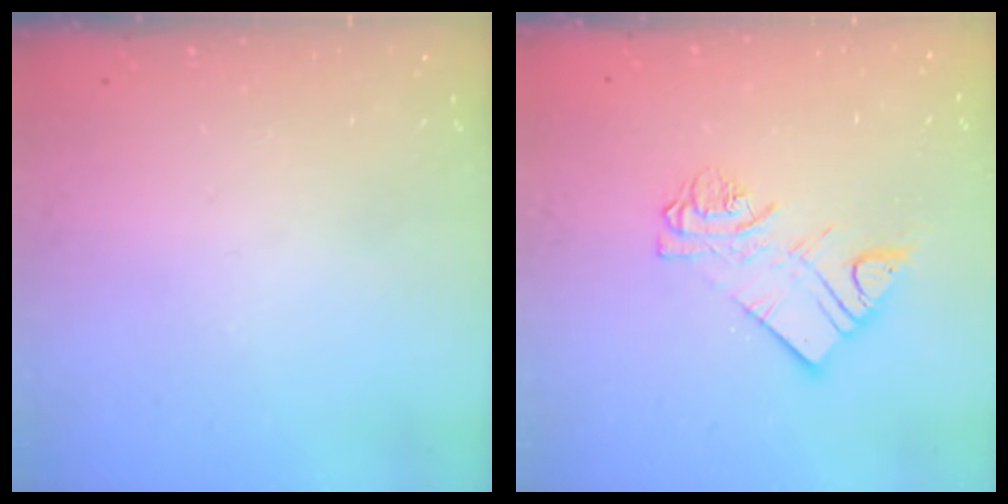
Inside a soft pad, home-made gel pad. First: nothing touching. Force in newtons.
{"total": 8.9, "press": 8.9, "slide": 0.7}